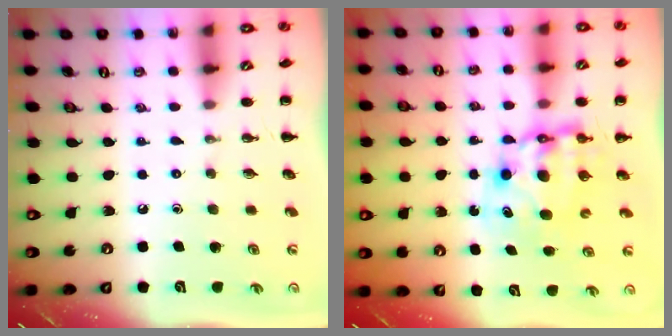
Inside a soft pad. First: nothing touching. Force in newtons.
{"total": 7.8, "press": 7.5, "slide": 2.2}